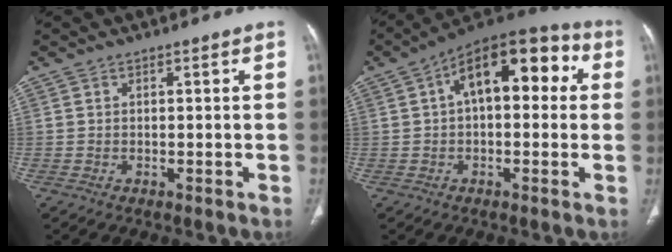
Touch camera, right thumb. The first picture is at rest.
{"total": 16.8, "force": [3.6, 8.6, 13.9], "torque": [-0.167, 0.044, 0.045]}